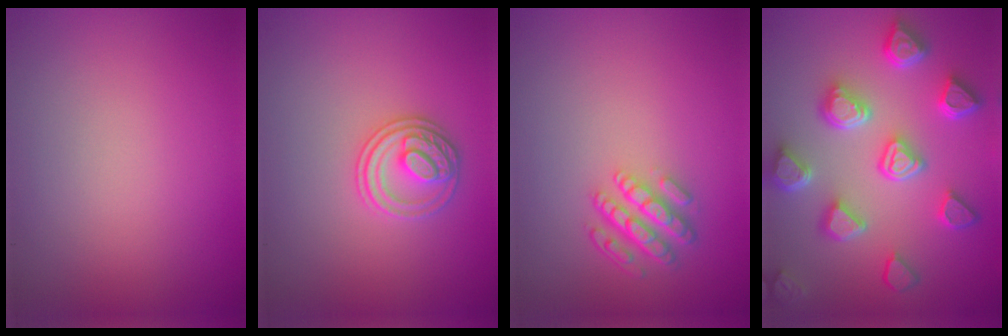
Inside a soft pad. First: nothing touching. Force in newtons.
{"total": 2.7, "press": 2.6, "slide": 0.5}
{"total": 4.3, "press": 3.2, "slide": 2.8}
{"total": 7.2, "press": 5.8, "slide": 4.3}